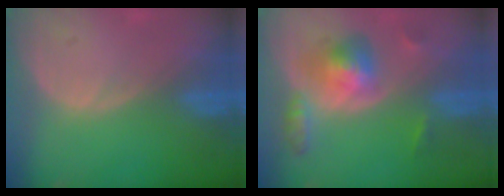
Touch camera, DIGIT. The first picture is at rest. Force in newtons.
{"total": 6.1, "press": 6.1, "slide": 0.3}